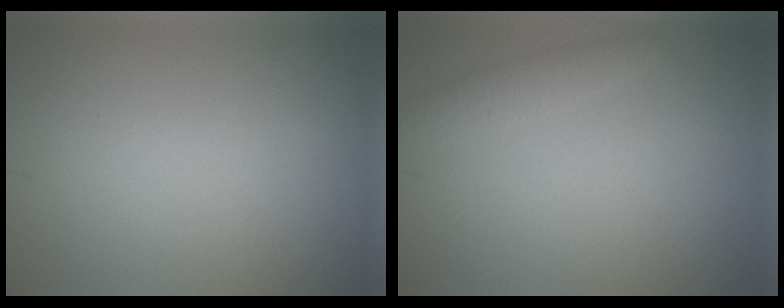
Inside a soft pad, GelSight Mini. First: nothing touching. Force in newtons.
{"total": 1.6, "press": 1.6, "slide": 0.1}